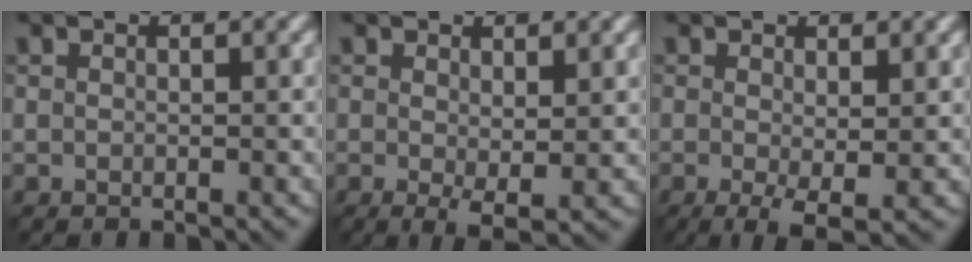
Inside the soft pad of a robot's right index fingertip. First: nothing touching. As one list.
[{"total": 2.1, "force": [0.1, 0.6, 2.1], "torque": [-0.036, -0.010, 0.006]}, {"total": 2.9, "force": [-0.4, 0.7, 2.8], "torque": [-0.052, -0.012, -0.006]}]